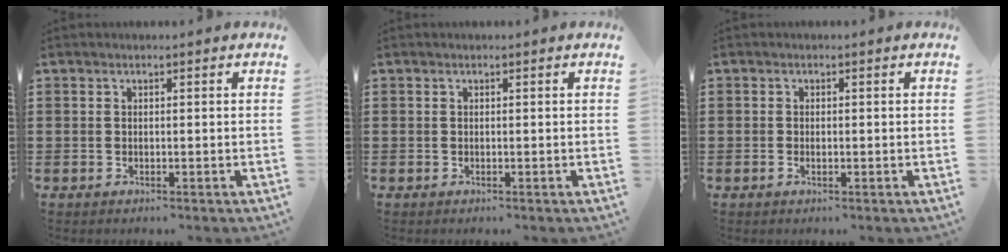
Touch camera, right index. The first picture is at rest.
{"total": 0.0}
{"total": 0.8, "force": [-0.3, 0.4, 0.7], "torque": [-0.014, -0.003, -0.004]}